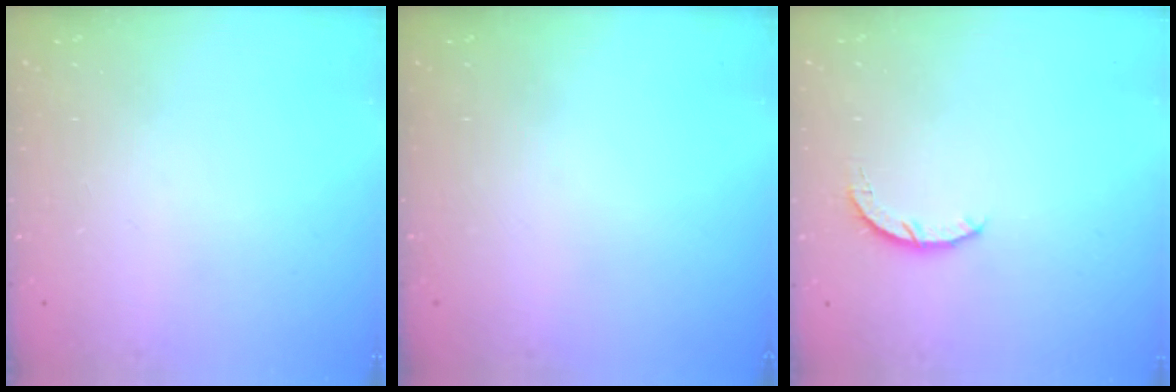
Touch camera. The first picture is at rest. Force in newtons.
{"total": 0.0}
{"total": 3.0, "press": 3.0, "slide": 0.4}